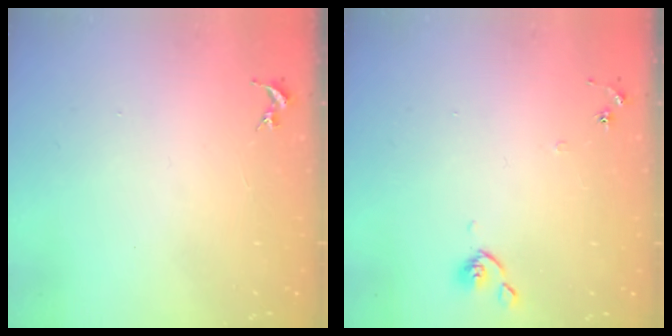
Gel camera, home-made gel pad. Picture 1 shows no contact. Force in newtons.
{"total": 5.9, "press": 5.9, "slide": 0.7}